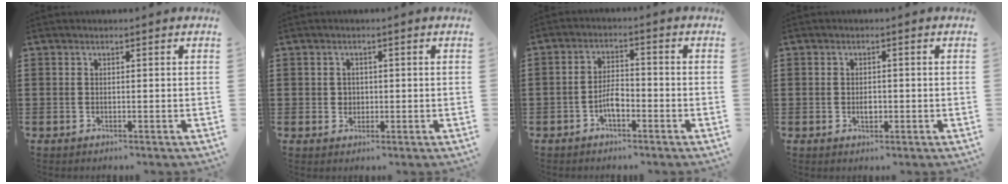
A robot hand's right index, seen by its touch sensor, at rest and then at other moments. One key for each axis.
{"total": 1.6, "fx": 0.1, "fy": 1.6, "fz": 0.4, "tx": -0.013, "ty": 0.009, "tz": 0.001}
{"total": 3.9, "fx": -1.9, "fy": 1.7, "fz": 3.0, "tx": -0.066, "ty": 0.003, "tz": -0.040}
{"total": 1.7, "fx": -0.3, "fy": 1.2, "fz": 1.2, "tx": -0.015, "ty": 0.001, "tz": -0.009}